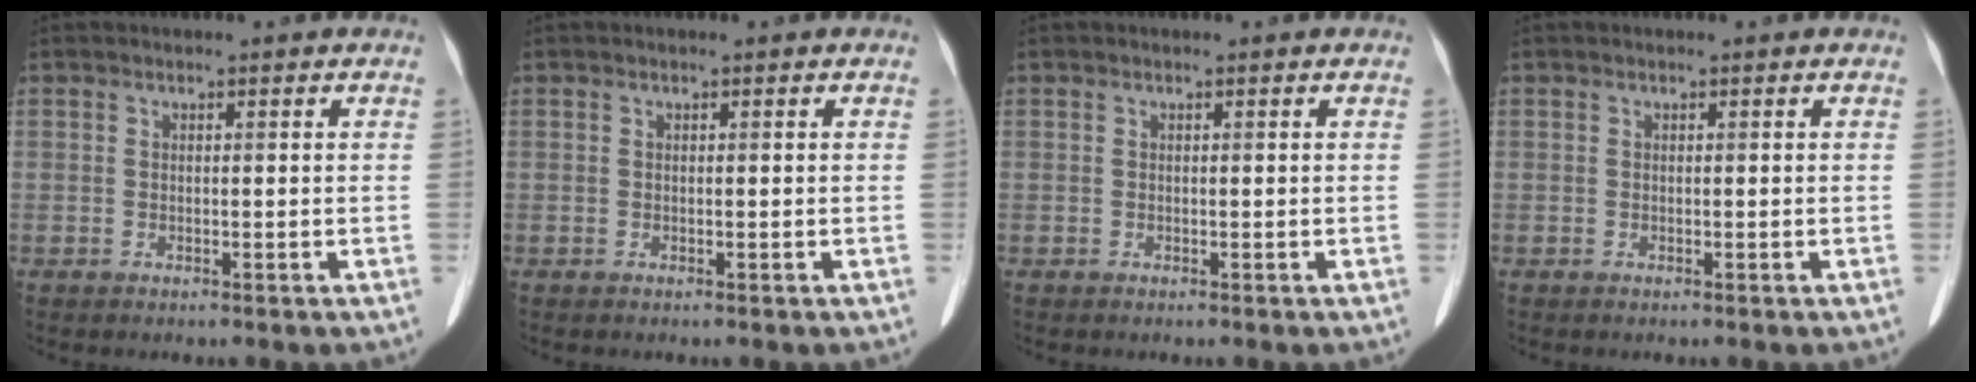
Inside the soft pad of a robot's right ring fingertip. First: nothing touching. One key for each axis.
{"total": 0.0}
{"total": 0.0}
{"total": 0.0}